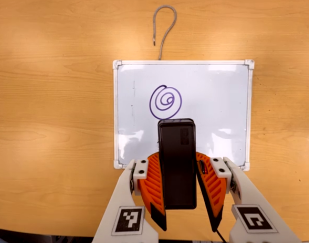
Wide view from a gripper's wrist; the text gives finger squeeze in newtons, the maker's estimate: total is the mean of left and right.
{"total": 7.4, "left": 6.3, "right": 8.5}